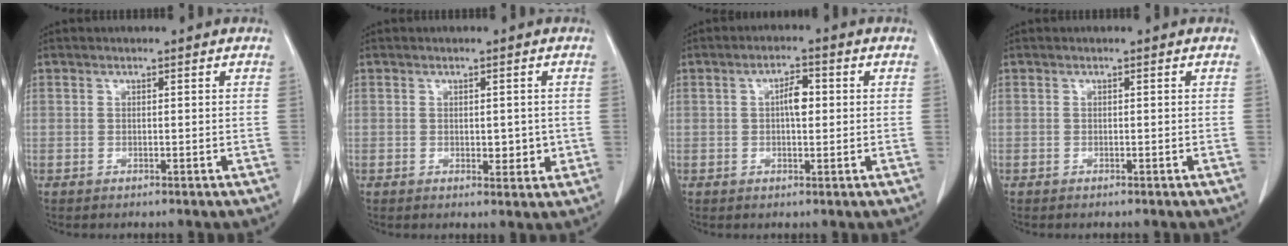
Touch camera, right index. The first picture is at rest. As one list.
[{"total": 3.0, "force": [-0.2, 1.8, 2.4], "torque": [-0.023, -0.002, 0.003]}, {"total": 3.5, "force": [0.3, 1.6, 3.1], "torque": [-0.052, 0.008, 0.005]}, {"total": 0.0}]